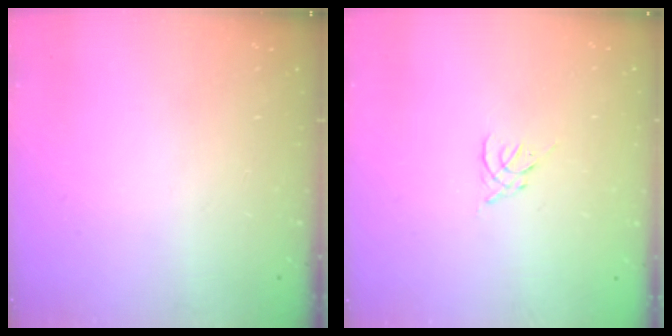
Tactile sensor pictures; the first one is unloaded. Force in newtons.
{"total": 1.8, "press": 1.7, "slide": 0.5}